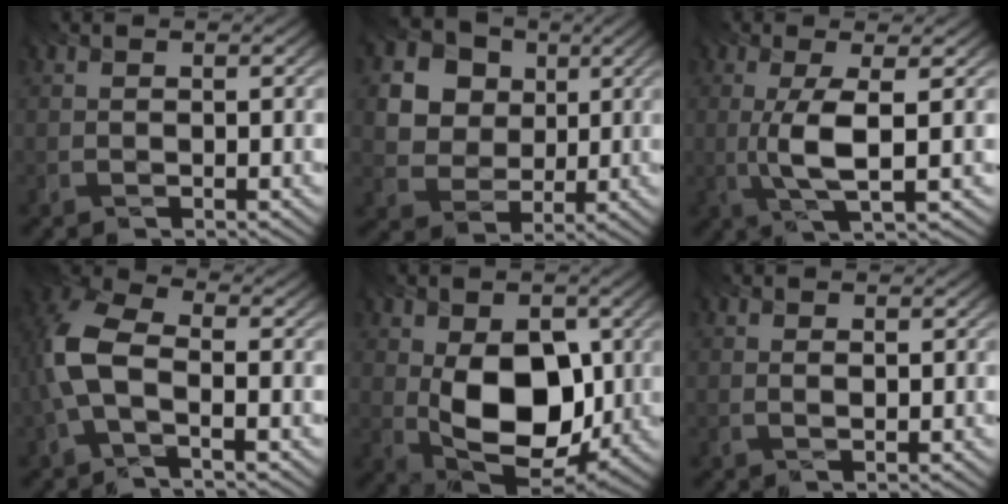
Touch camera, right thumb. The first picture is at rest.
{"total": 11.3, "force": [4.2, 9.3, 4.9], "torque": [-0.147, 0.008, 0.092]}
{"total": 5.0, "force": [-0.9, 0.9, 4.9], "torque": [-0.100, 0.002, -0.013]}
{"total": 7.3, "force": [-1.8, 3.8, 6.0], "torque": [-0.152, 0.014, -0.047]}
{"total": 11.9, "force": [-0.8, 7.5, 9.1], "torque": [-0.168, -0.010, -0.012]}
{"total": 0.5, "force": [0.3, 0.1, 0.4], "torque": [-0.004, -0.003, 0.009]}